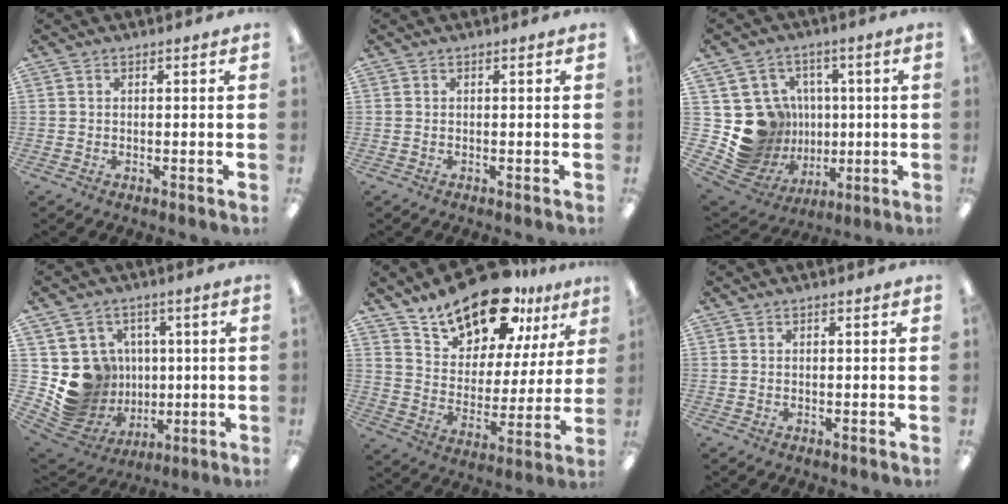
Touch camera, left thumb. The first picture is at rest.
{"total": 0.0}
{"total": 16.4, "force": [1.0, 16.0, 3.9], "torque": [-0.105, -0.014, 0.065]}
{"total": 12.7, "force": [1.1, 12.5, 2.2], "torque": [-0.066, -0.012, 0.052]}
{"total": 17.9, "force": [14.1, 7.8, 8.0], "torque": [-0.136, -0.088, 0.248]}
{"total": 0.0}